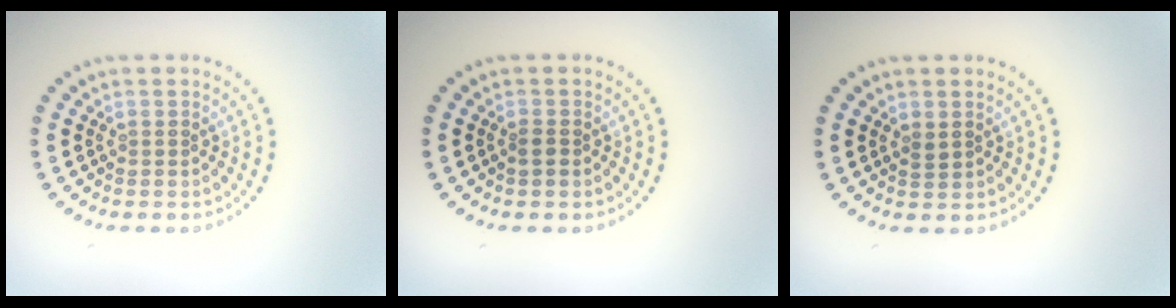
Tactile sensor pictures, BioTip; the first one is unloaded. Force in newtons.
{"total": 0.9, "press": 0.8, "slide": 0.3}
{"total": 0.8, "press": 0.8, "slide": 0.3}